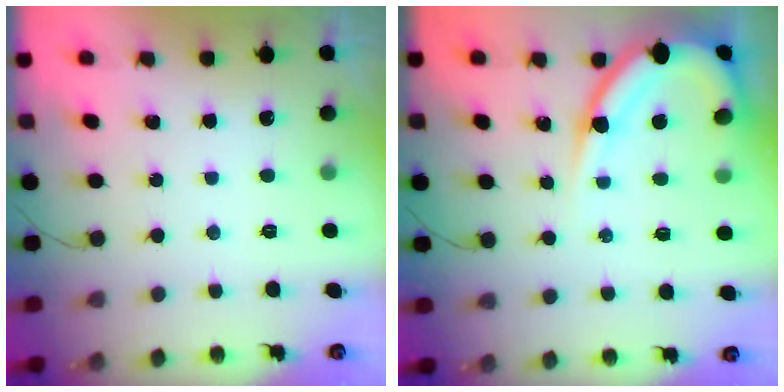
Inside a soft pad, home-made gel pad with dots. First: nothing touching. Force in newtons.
{"total": 11.4, "press": 11.3, "slide": 1.2}